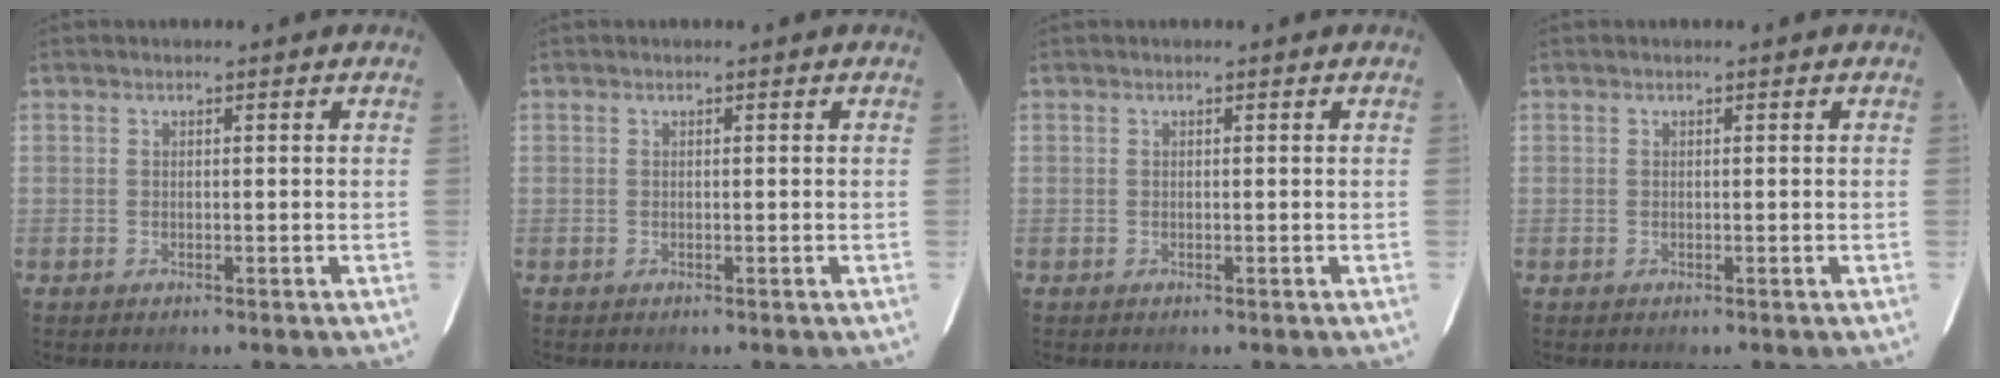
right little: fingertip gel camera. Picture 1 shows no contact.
{"total": 0.0}
{"total": 0.0}
{"total": 0.0}